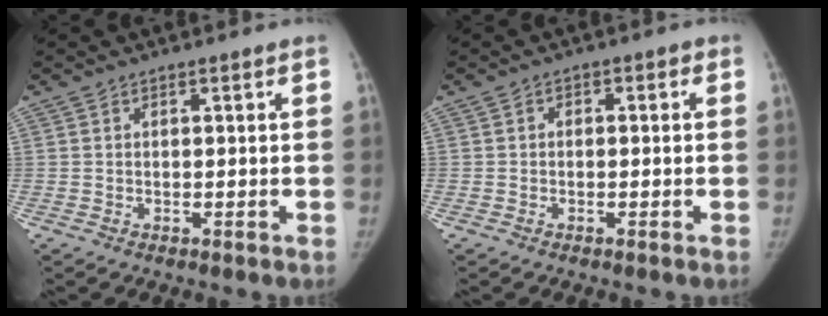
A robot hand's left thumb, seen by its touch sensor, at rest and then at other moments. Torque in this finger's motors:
{"motor_torque": [-0.37, 0.15, 0.06, 0.44, -0.02]}